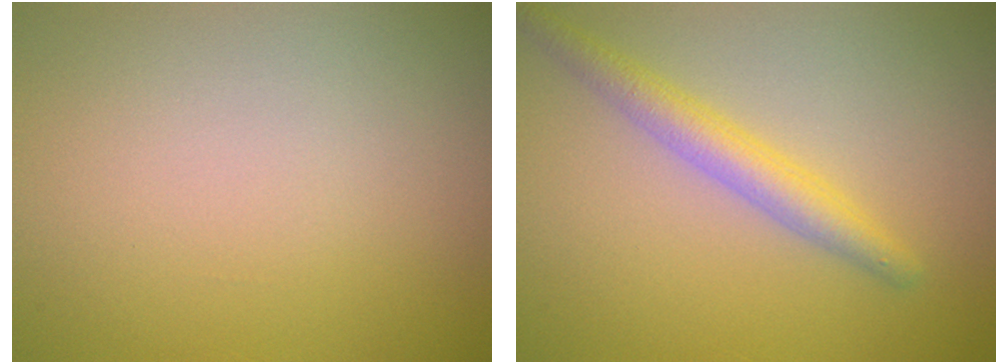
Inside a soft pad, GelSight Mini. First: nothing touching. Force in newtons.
{"total": 2.9, "press": 2.9, "slide": 0.1}